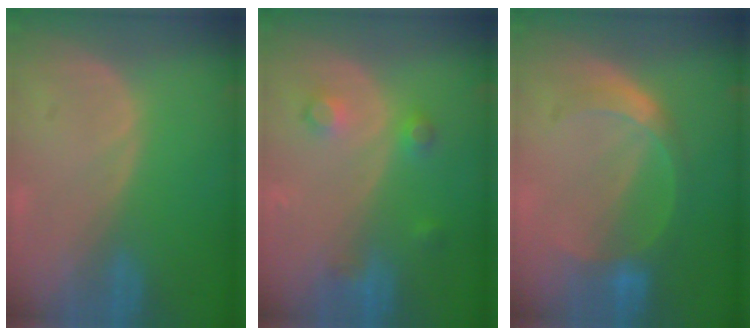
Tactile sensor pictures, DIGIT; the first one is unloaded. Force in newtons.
{"total": 3.7, "press": 3.4, "slide": 1.4}
{"total": 5.7, "press": 5.4, "slide": 1.8}